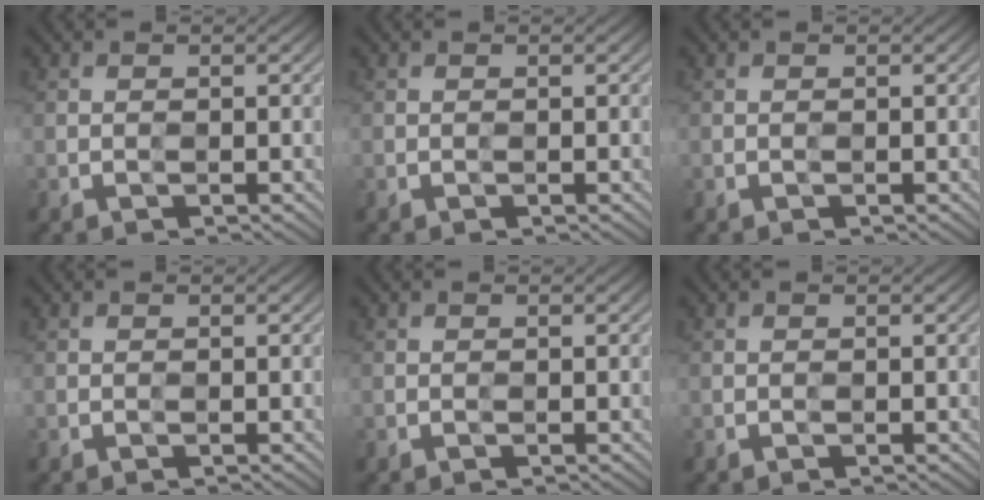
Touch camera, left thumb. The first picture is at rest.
{"total": 0.0}
{"total": 0.0}
{"total": 0.0}
{"total": 0.0}
{"total": 0.0}